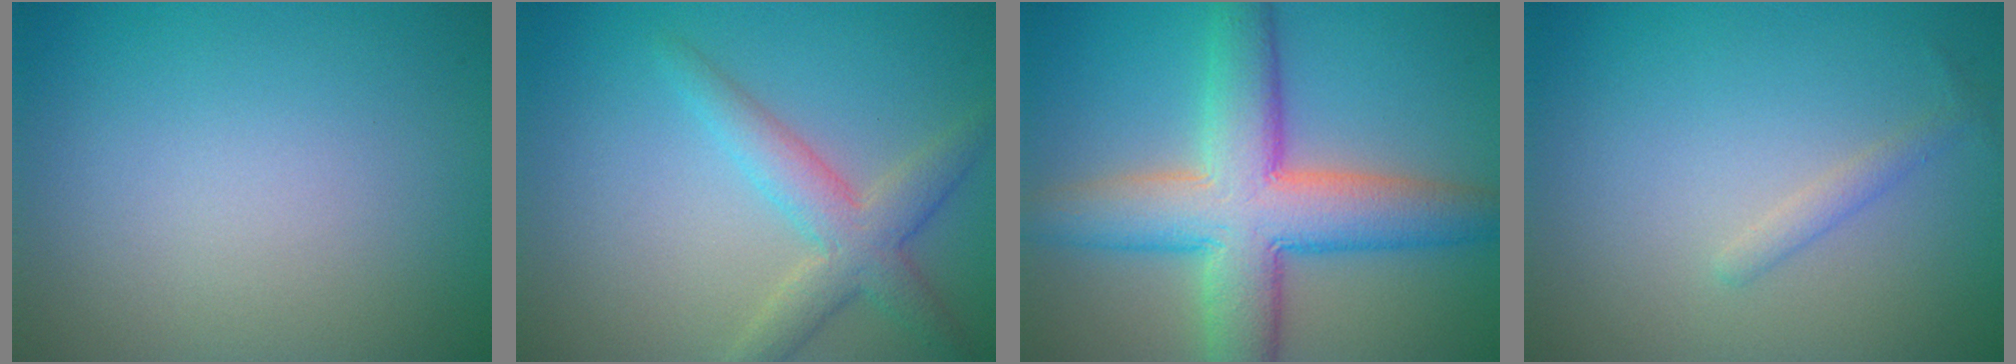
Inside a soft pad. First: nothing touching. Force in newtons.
{"total": 3.8, "press": 3.8, "slide": 0.1}
{"total": 9.3, "press": 9.3, "slide": 0.4}
{"total": 1.1, "press": 1.1, "slide": 0.1}